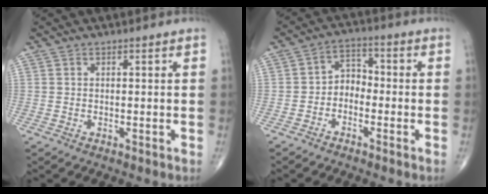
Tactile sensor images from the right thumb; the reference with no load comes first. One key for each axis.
{"total": 4.6, "fx": -1.8, "fy": 3.4, "fz": 2.5, "tx": -0.022, "ty": 0.031, "tz": -0.046}